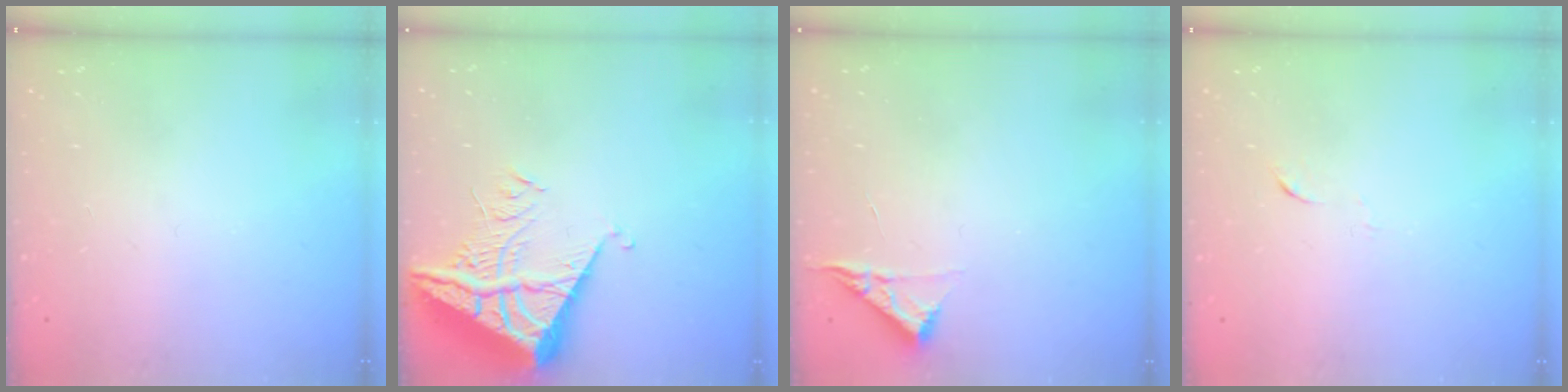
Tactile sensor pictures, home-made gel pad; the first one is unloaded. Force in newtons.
{"total": 8.8, "press": 8.7, "slide": 0.8}
{"total": 5.1, "press": 5.0, "slide": 0.7}
{"total": 4.0, "press": 4.0, "slide": 0.6}